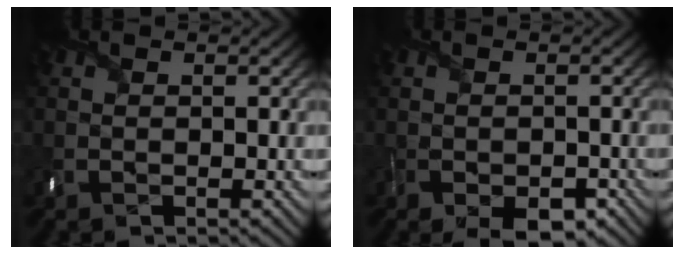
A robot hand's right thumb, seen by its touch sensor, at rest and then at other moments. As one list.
[{"total": 3.7, "force": [-2.3, 1.8, 2.3], "torque": [-0.043, -0.015, -0.040]}]